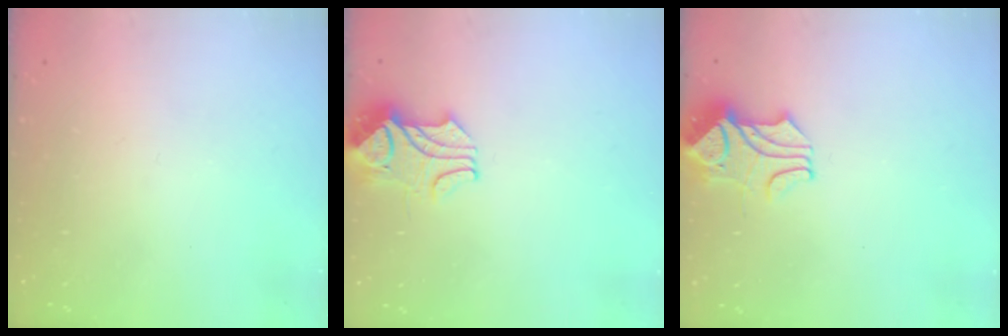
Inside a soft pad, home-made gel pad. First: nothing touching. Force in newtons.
{"total": 2.1, "press": 1.9, "slide": 0.8}
{"total": 1.8, "press": 1.3, "slide": 1.1}